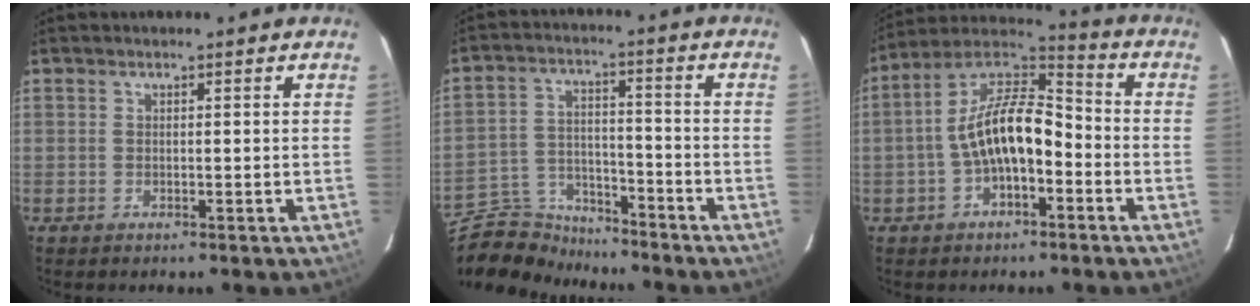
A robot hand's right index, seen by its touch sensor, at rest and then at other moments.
{"total": 10.1, "force": [-9.4, 3.5, 1.1], "torque": [-0.046, 0.021, -0.171]}
{"total": 13.2, "force": [-3.2, 6.2, 11.2], "torque": [-0.217, 0.026, -0.059]}